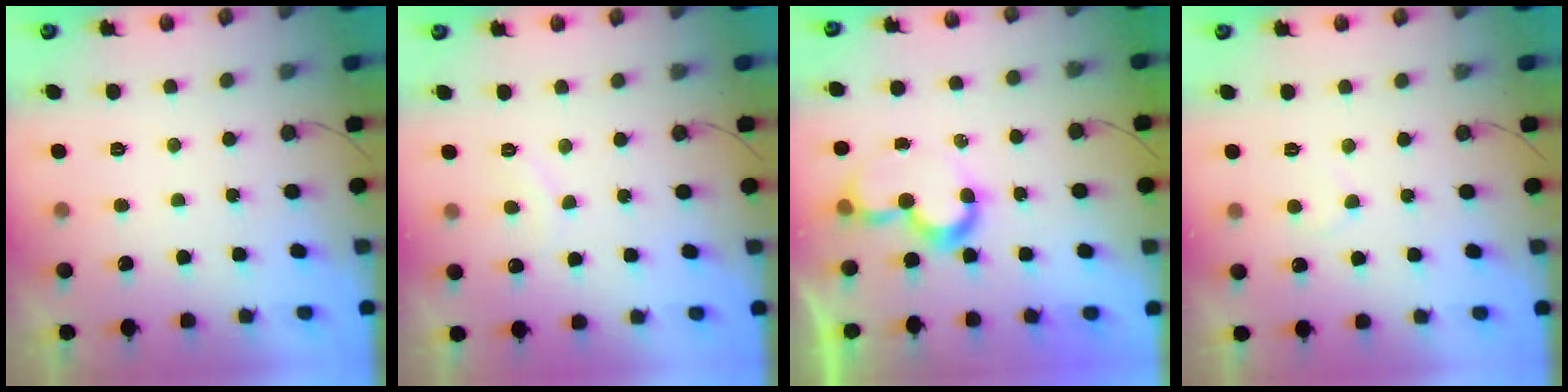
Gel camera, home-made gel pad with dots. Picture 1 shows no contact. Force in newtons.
{"total": 6.2, "press": 6.2, "slide": 0.5}
{"total": 8.2, "press": 8.2, "slide": 0.1}
{"total": 4.0, "press": 4.0, "slide": 0.2}